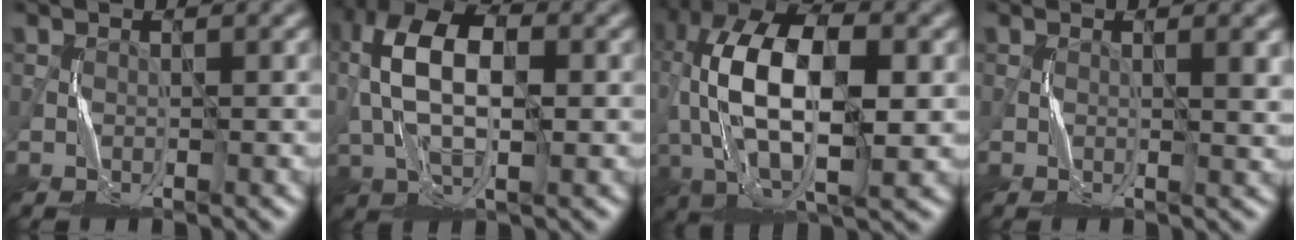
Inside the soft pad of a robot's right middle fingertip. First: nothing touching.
{"total": 8.3, "force": [1.0, 4.4, 6.9], "torque": [-0.148, 0.013, 0.013]}
{"total": 12.8, "force": [0.8, 6.5, 11.0], "torque": [-0.218, 0.009, 0.013]}
{"total": 1.7, "force": [0.6, 0.3, 1.6], "torque": [-0.016, -0.002, 0.010]}